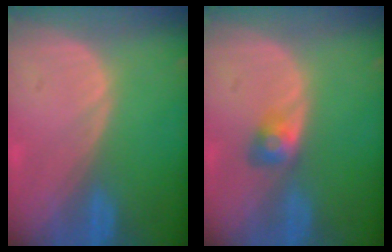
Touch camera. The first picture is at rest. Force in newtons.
{"total": 2.9, "press": 2.5, "slide": 1.4}